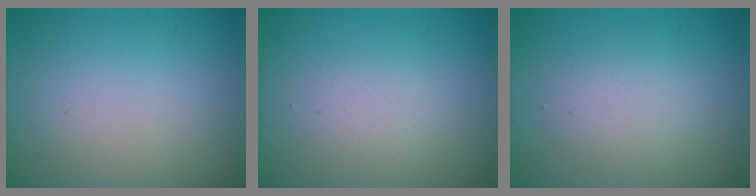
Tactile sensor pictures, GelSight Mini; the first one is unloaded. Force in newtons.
{"total": 1.4, "press": 1.4, "slide": 0.1}
{"total": 2.1, "press": 2.0, "slide": 0.1}